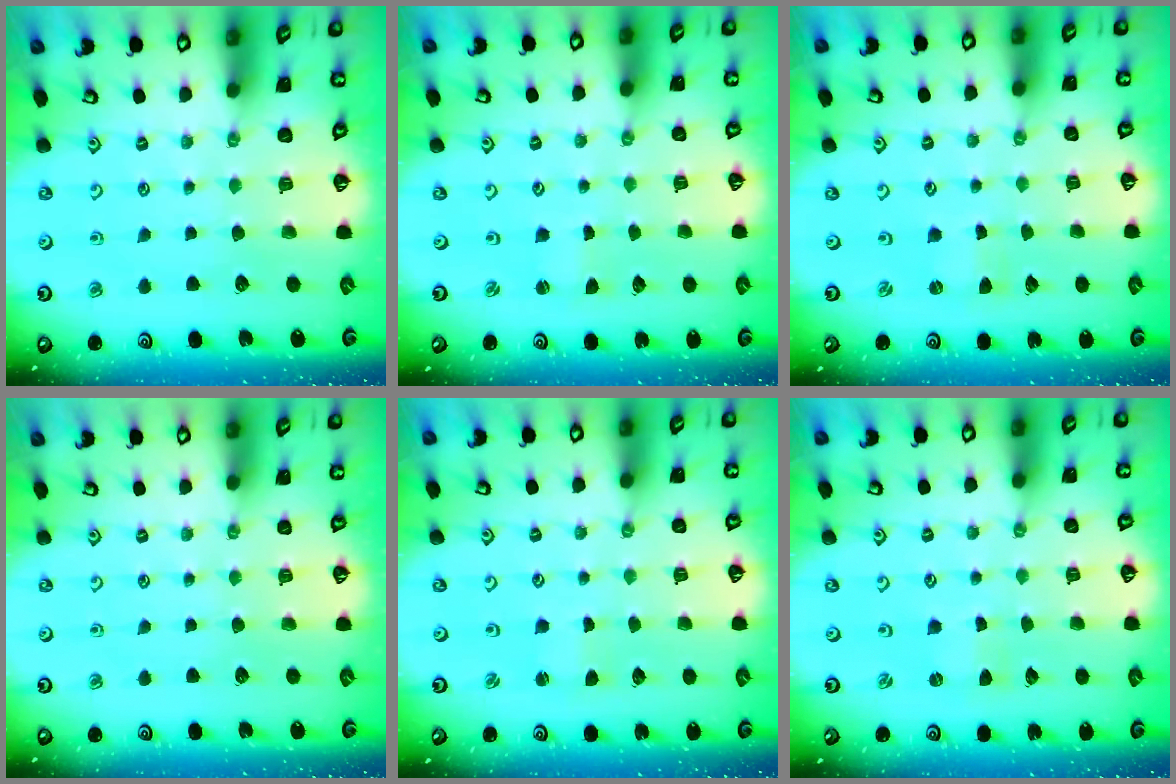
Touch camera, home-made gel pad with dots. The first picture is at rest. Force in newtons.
{"total": 0.0}
{"total": 0.0}
{"total": 0.0}
{"total": 0.5, "press": 0.5, "slide": 0.0}
{"total": 0.0}